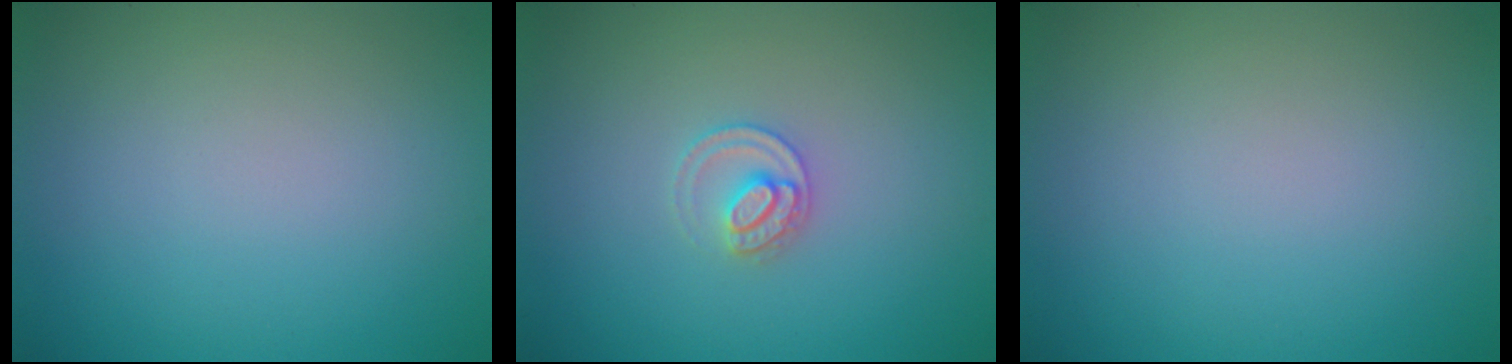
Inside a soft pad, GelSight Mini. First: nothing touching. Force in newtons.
{"total": 2.1, "press": 2.1, "slide": 0.2}
{"total": 0.0}